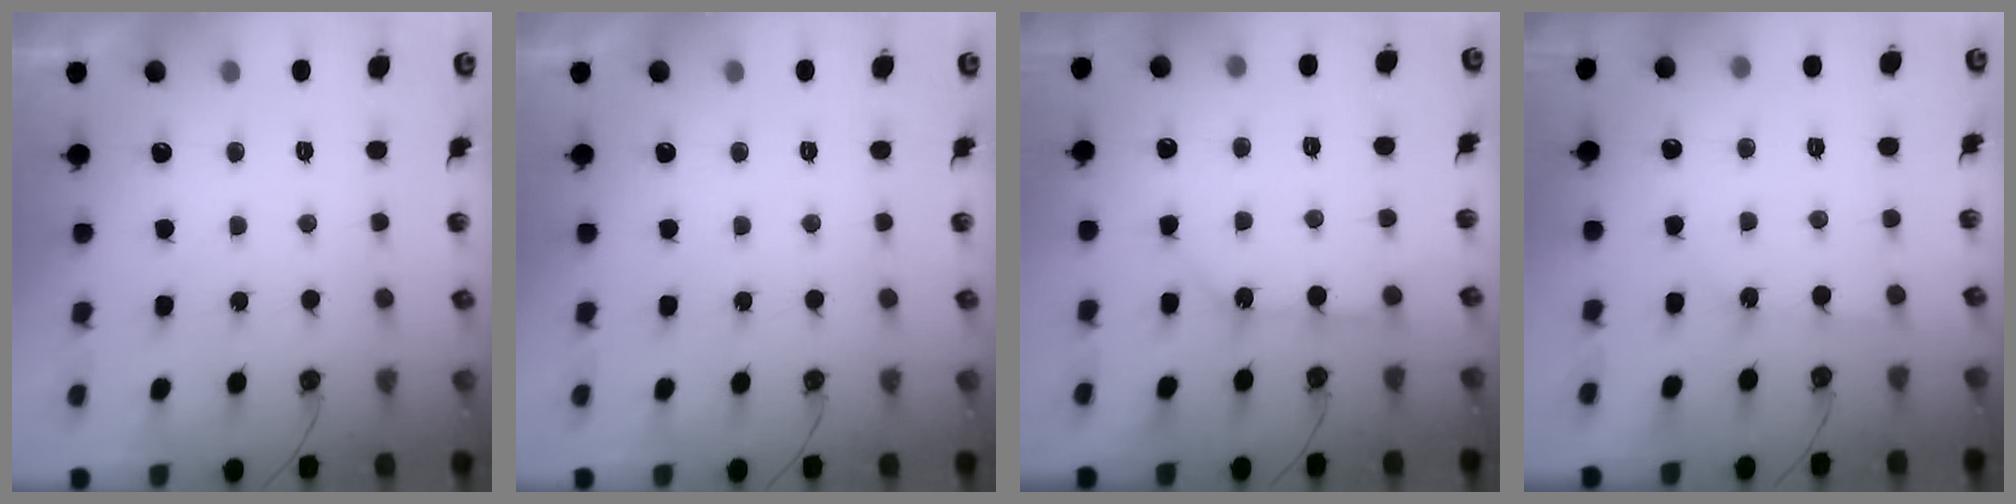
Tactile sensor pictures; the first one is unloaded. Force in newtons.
{"total": 0.0}
{"total": 10.2, "press": 10.1, "slide": 1.0}
{"total": 4.9, "press": 4.9, "slide": 0.5}